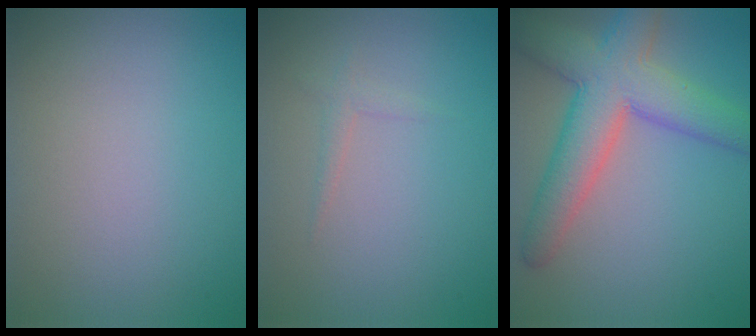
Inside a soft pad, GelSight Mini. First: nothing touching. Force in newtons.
{"total": 0.9, "press": 0.9, "slide": 0.1}
{"total": 7.8, "press": 7.8, "slide": 0.4}